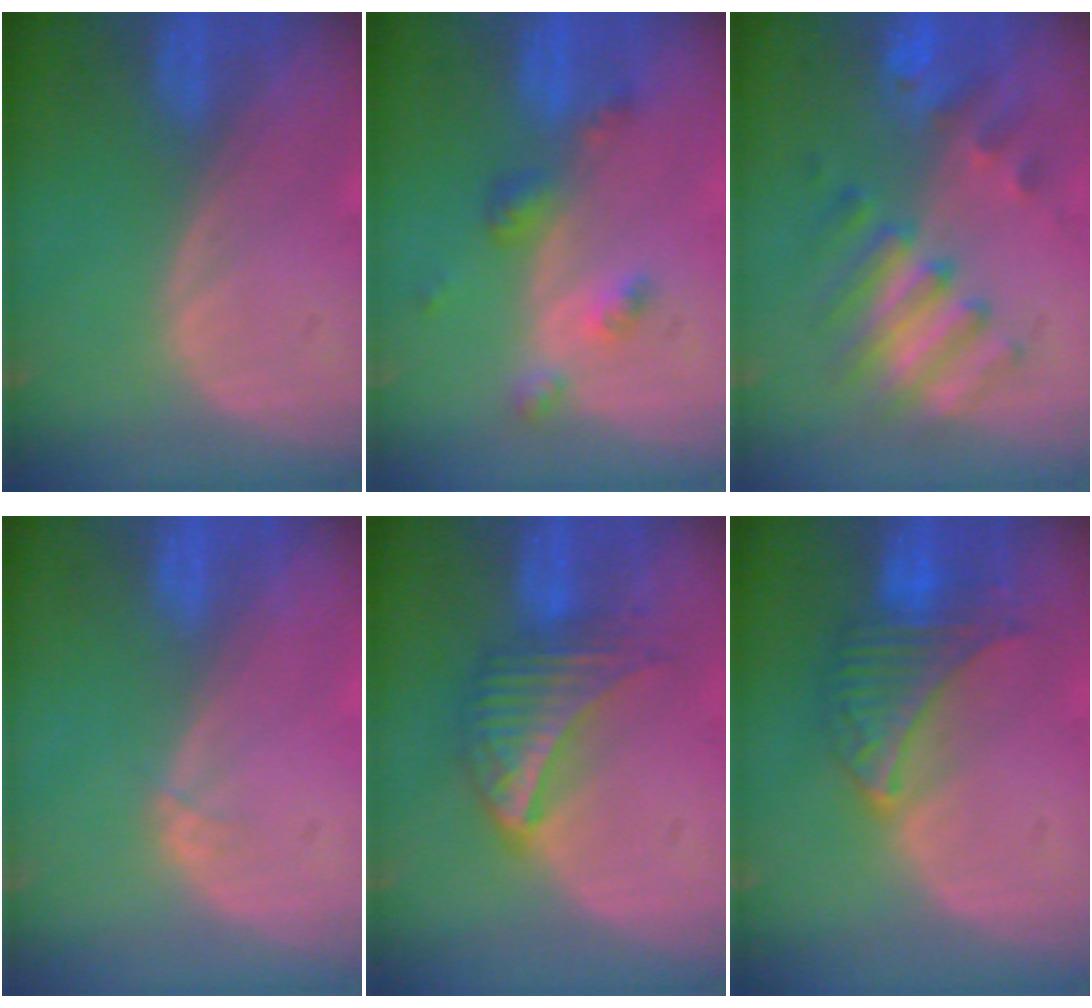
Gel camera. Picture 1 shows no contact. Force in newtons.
{"total": 4.5, "press": 4.0, "slide": 2.0}
{"total": 7.4, "press": 7.3, "slide": 1.1}
{"total": 0.7, "press": 0.6, "slide": 0.3}
{"total": 7.4, "press": 6.6, "slide": 3.5}
{"total": 6.5, "press": 6.5, "slide": 0.6}